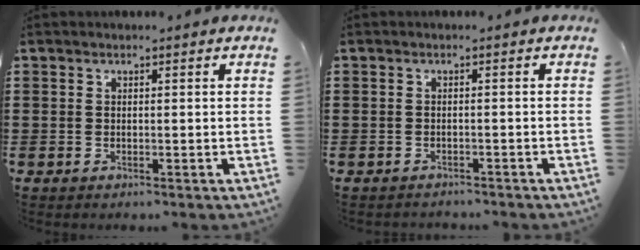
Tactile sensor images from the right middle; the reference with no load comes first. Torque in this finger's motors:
{"motor_torque": [0.00, 0.19, -0.03, -0.01]}